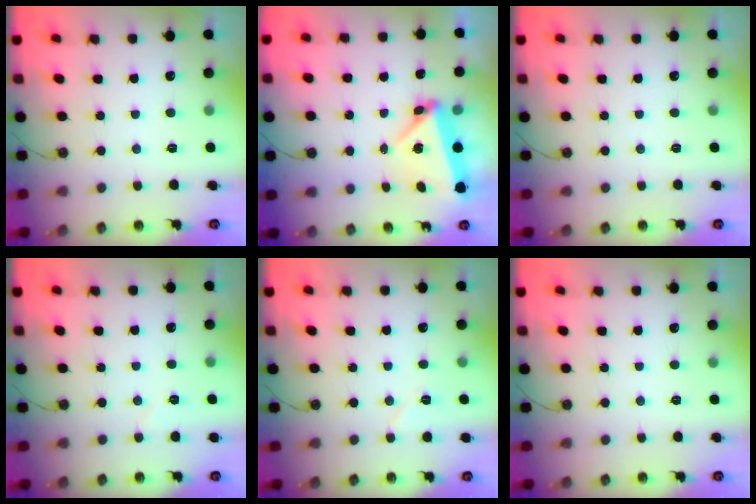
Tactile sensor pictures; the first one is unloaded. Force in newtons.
{"total": 6.1, "press": 5.7, "slide": 2.1}
{"total": 0.0}
{"total": 3.0, "press": 2.8, "slide": 1.0}
{"total": 4.8, "press": 4.4, "slide": 2.1}
{"total": 0.0}